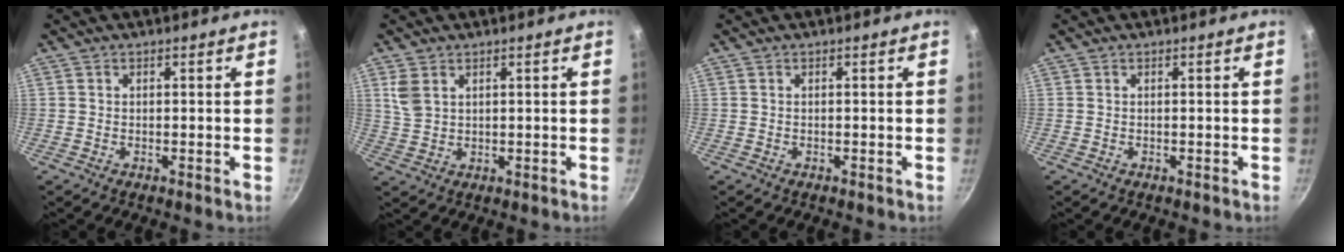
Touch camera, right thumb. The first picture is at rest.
{"total": 4.5, "force": [2.0, 3.0, 2.7], "torque": [-0.054, -0.004, 0.047]}
{"total": 0.0}
{"total": 0.0}